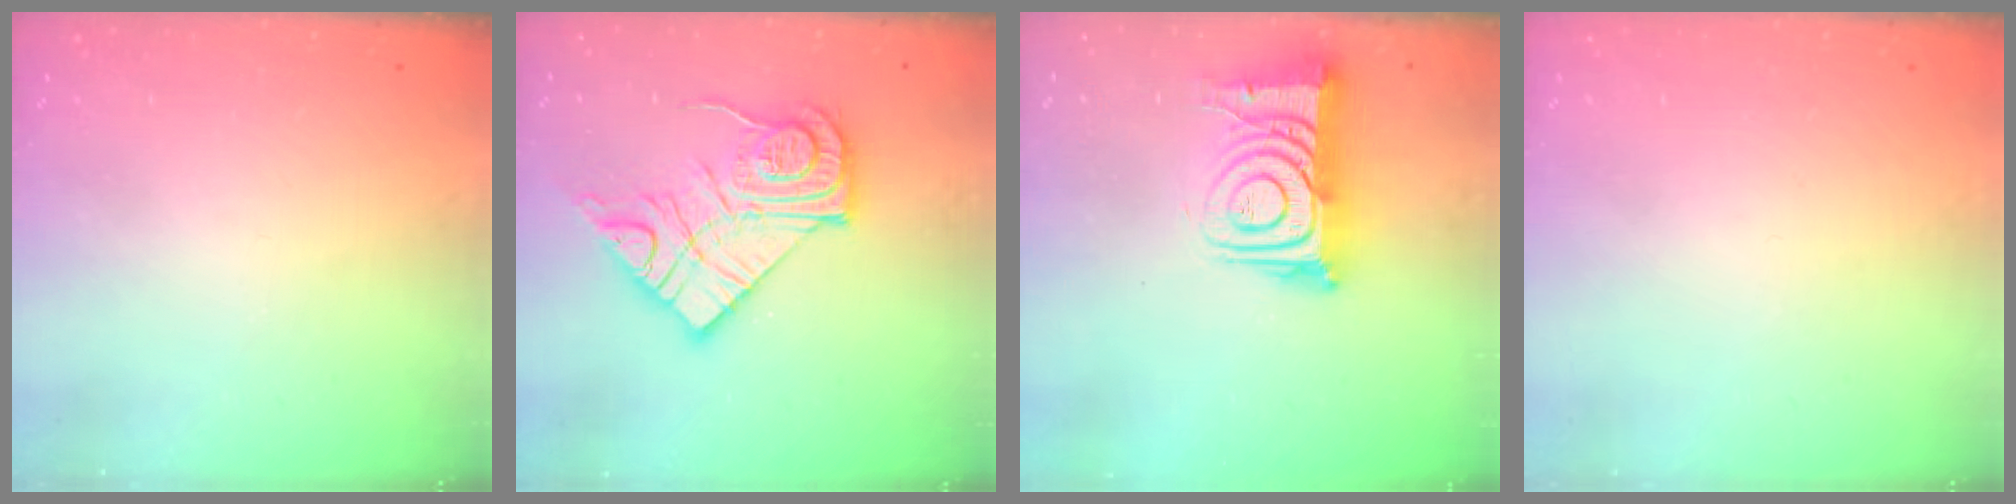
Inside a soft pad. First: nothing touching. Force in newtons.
{"total": 17.7, "press": 17.6, "slide": 1.1}
{"total": 12.5, "press": 12.4, "slide": 1.3}
{"total": 1.5, "press": 1.5, "slide": 0.1}